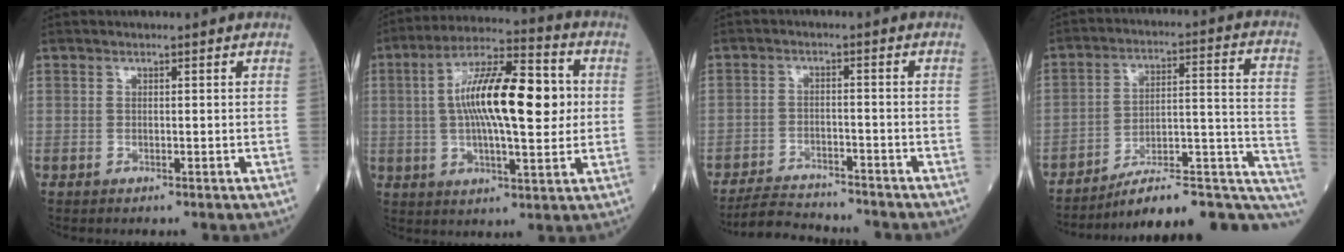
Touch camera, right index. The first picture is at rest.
{"total": 15.9, "force": [1.8, 4.0, 15.3], "torque": [-0.271, 0.025, 0.023]}
{"total": 7.9, "force": [-7.7, 0.8, 1.6], "torque": [-0.025, -0.005, -0.127]}
{"total": 21.1, "force": [-17.6, 4.0, 11.0], "torque": [-0.074, 0.050, -0.246]}